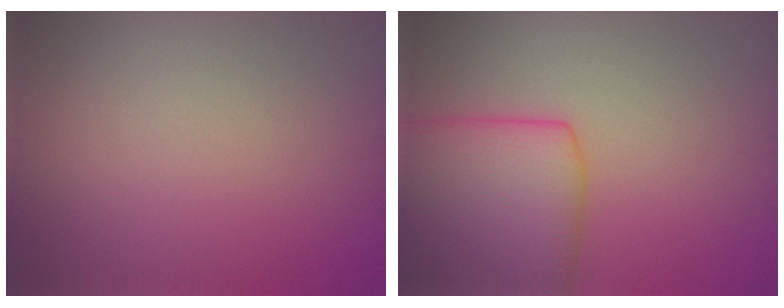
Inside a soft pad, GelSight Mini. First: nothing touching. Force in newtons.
{"total": 7.6, "press": 7.6, "slide": 0.3}